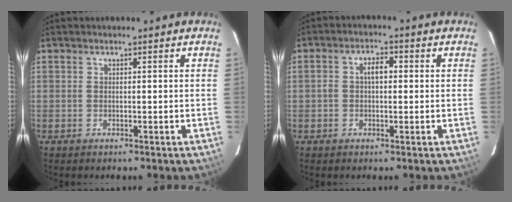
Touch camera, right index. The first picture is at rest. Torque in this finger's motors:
{"motor_torque": [0.09, -0.04, 0.04, 0.06]}